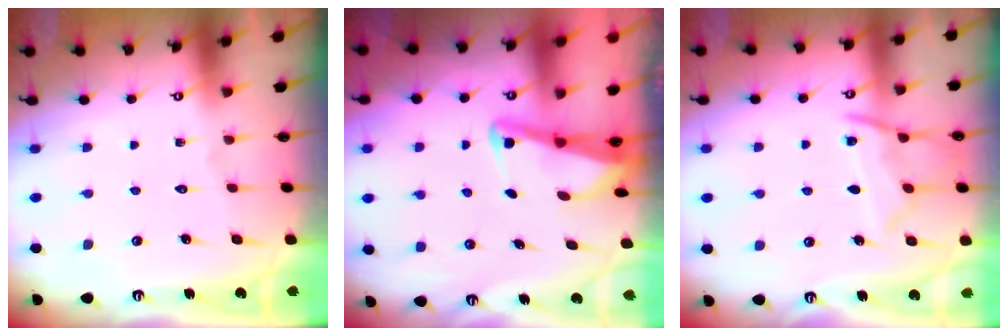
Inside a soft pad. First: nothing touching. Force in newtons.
{"total": 3.0, "press": 3.0, "slide": 0.3}
{"total": 9.9, "press": 9.9, "slide": 0.7}